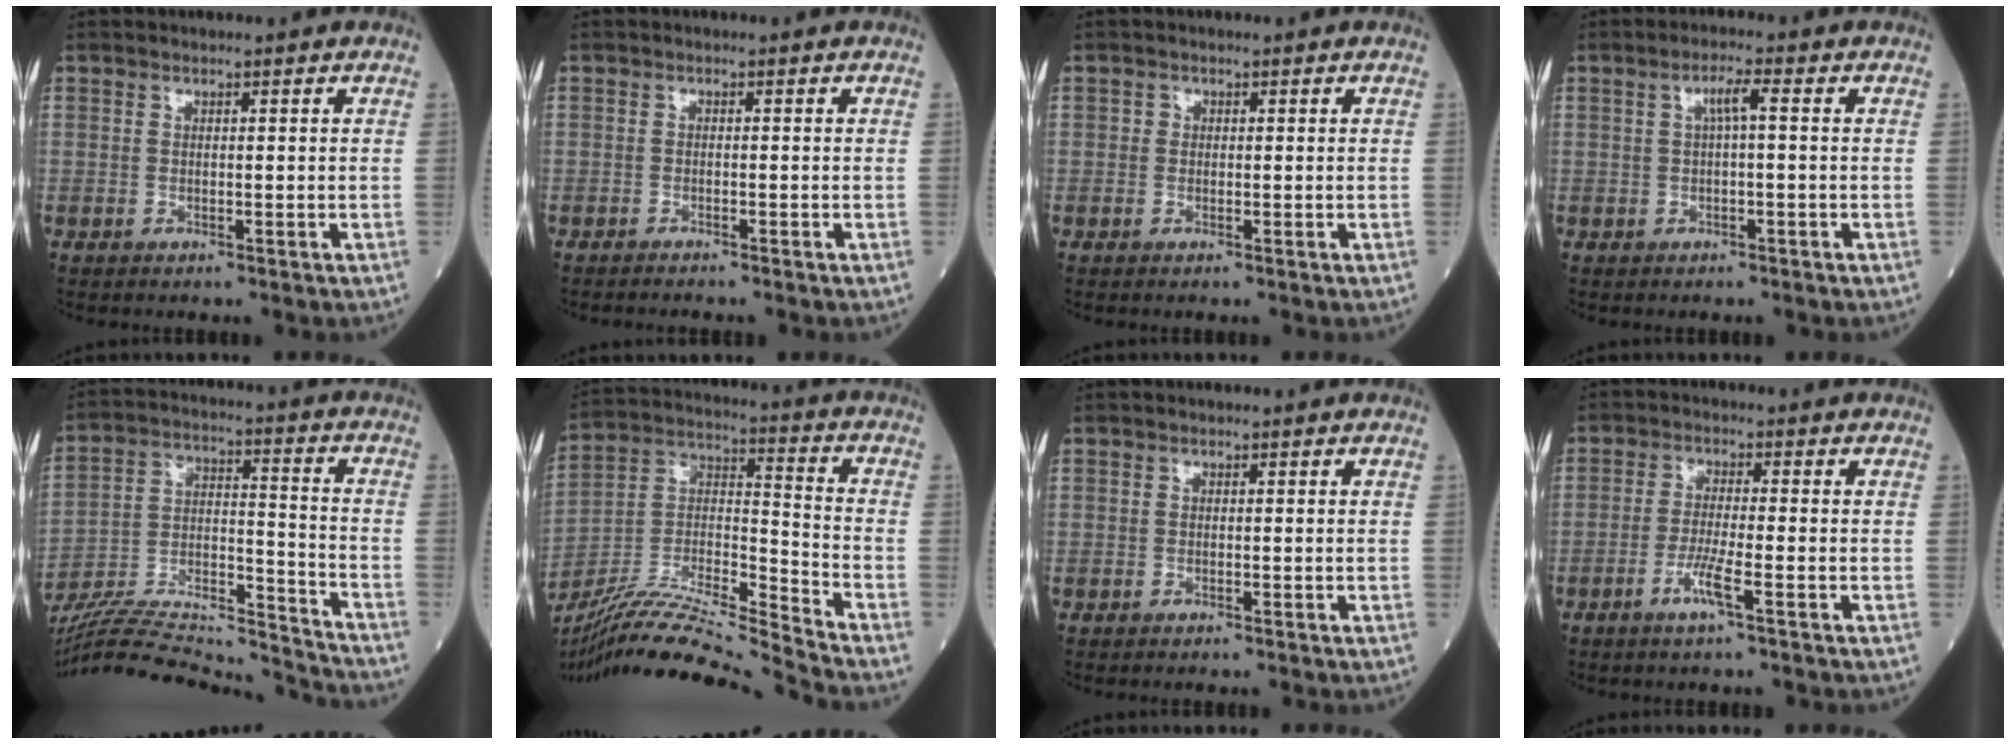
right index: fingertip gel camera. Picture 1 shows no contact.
{"total": 0.6, "force": [-0.5, -0.3, 0.1], "torque": [-0.005, -0.001, -0.011]}
{"total": 0.7, "force": [0.1, 0.6, 0.1], "torque": [0.001, 0.002, 0.001]}
{"total": 2.7, "force": [0.4, 0.2, 2.6], "torque": [-0.049, 0.009, 0.008]}
{"total": 22.5, "force": [-21.4, 1.0, 6.9], "torque": [-0.139, 0.008, -0.346]}
{"total": 18.5, "force": [-17.1, -2.0, 6.9], "torque": [-0.134, 0.008, -0.311]}
{"total": 0.0}
{"total": 4.0, "force": [-2.0, -0.2, 3.5], "torque": [-0.072, -0.007, -0.043]}